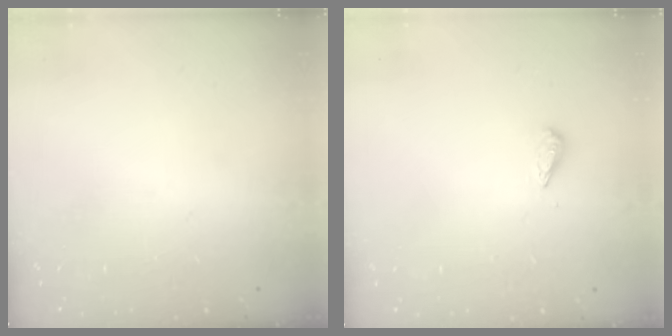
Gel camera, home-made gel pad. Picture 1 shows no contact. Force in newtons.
{"total": 2.9, "press": 2.9, "slide": 0.4}